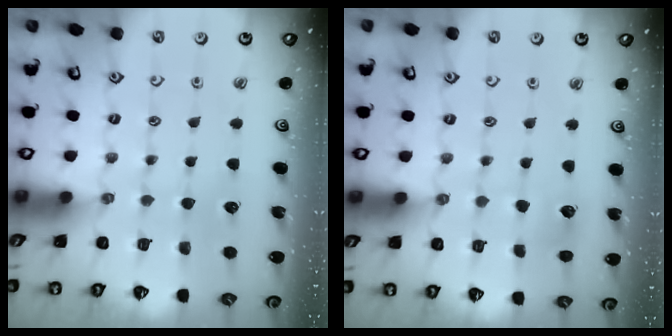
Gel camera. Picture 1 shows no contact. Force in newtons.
{"total": 5.9, "press": 5.9, "slide": 0.7}